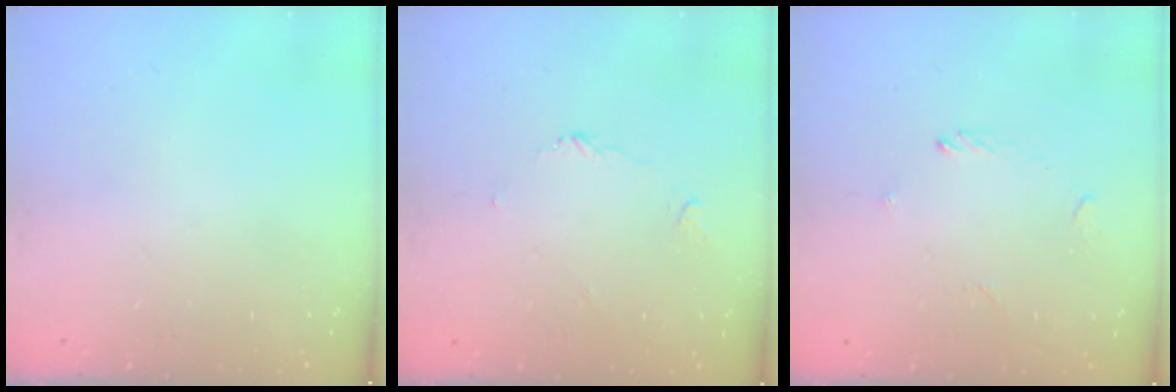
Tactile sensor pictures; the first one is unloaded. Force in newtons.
{"total": 3.5, "press": 3.4, "slide": 0.4}
{"total": 1.1, "press": 0.9, "slide": 0.5}